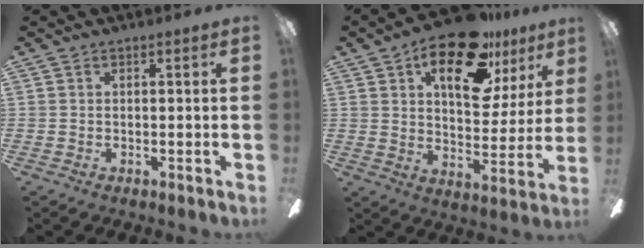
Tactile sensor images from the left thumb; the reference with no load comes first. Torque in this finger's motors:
{"motor_torque": [0.27, 0.55, 1.58, -1.19, 0.35]}